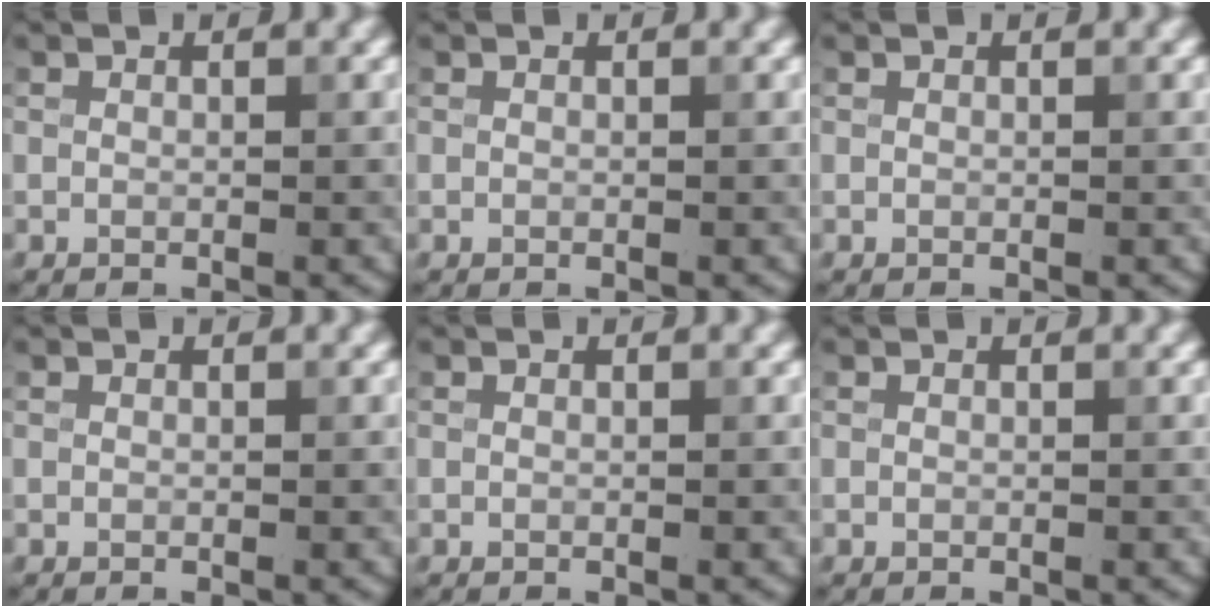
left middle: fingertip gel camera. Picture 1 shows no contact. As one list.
[{"total": 0.0}, {"total": 0.0}, {"total": 0.0}, {"total": 0.0}, {"total": 0.0}]